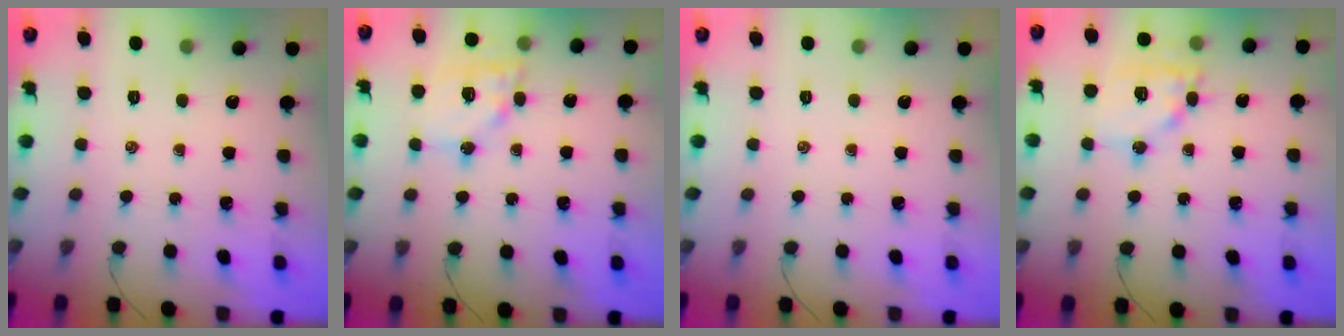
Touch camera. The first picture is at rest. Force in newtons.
{"total": 13.6, "press": 13.3, "slide": 2.6}
{"total": 0.0}
{"total": 12.2, "press": 12.1, "slide": 1.4}